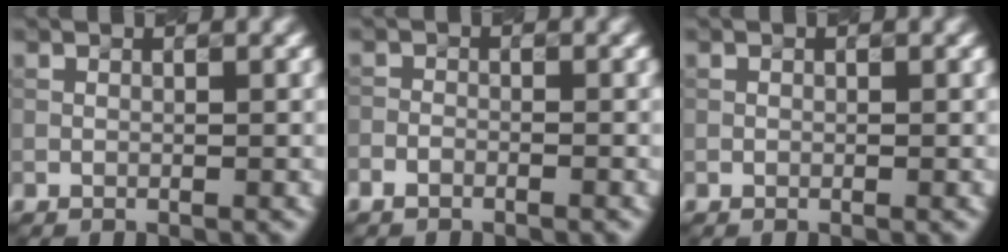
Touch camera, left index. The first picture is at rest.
{"total": 1.4, "force": [-1.2, 0.8, 0.4], "torque": [-0.004, 0.001, -0.026]}
{"total": 0.0}